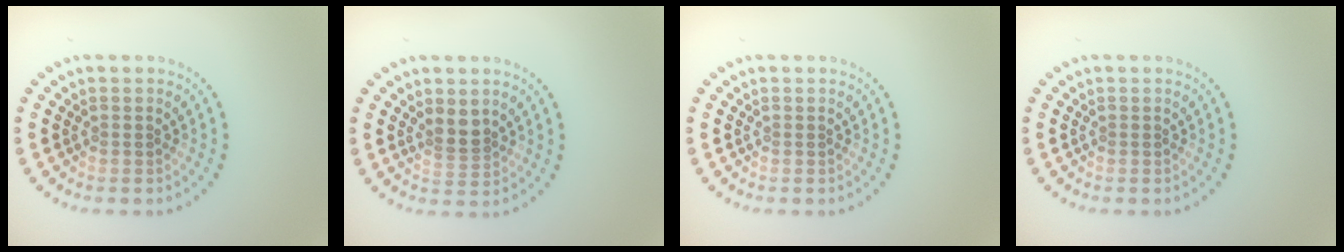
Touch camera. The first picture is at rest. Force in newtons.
{"total": 2.1, "press": 1.7, "slide": 1.2}
{"total": 0.0}
{"total": 0.0}